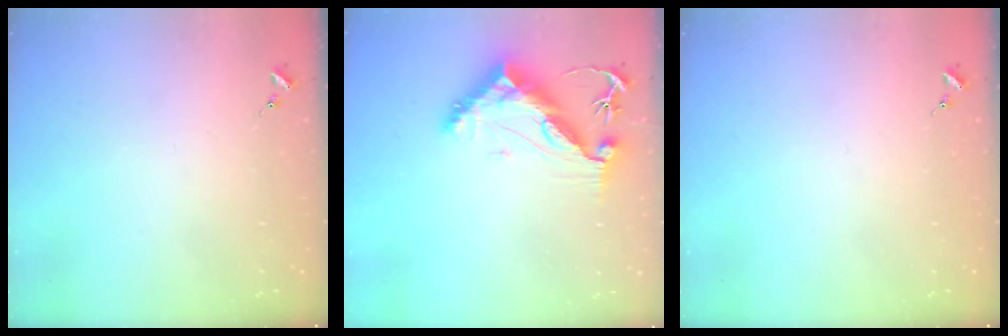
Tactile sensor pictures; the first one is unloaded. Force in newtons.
{"total": 12.2, "press": 12.1, "slide": 1.3}
{"total": 0.0}